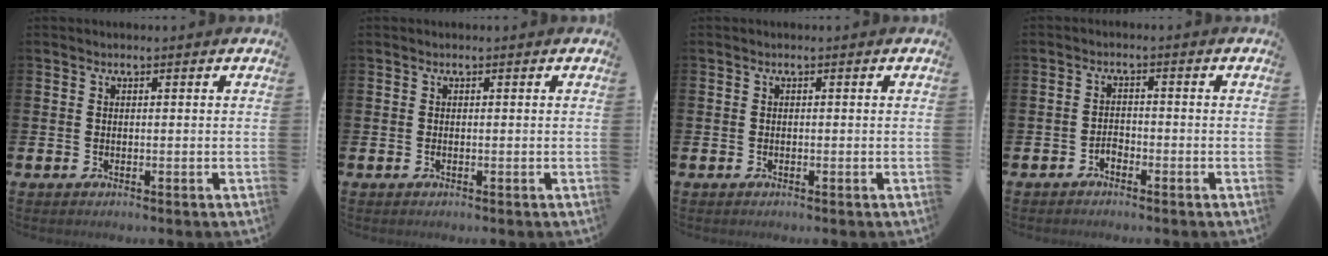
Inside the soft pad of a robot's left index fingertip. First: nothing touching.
{"total": 0.0}
{"total": 0.0}
{"total": 1.6, "force": [-1.3, 0.8, 0.4], "torque": [-0.013, 0.004, -0.027]}